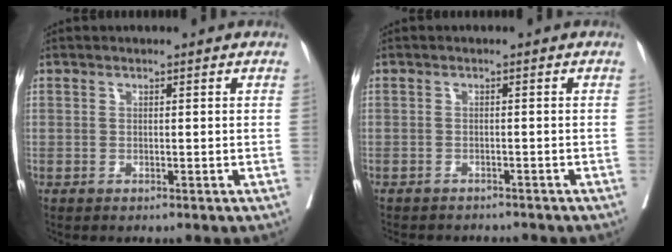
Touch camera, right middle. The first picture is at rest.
{"total": 7.1, "force": [-6.5, 2.1, 1.9], "torque": [-0.025, -0.002, -0.081]}